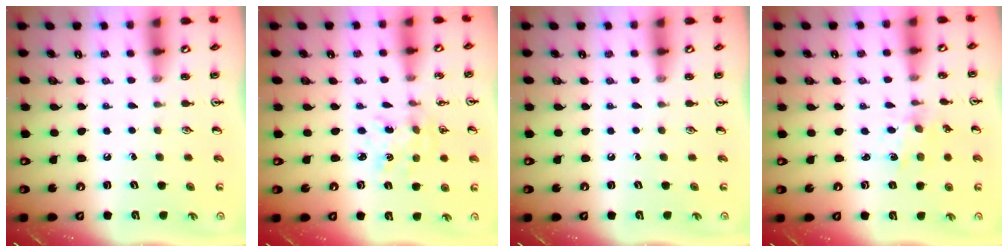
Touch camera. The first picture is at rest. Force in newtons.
{"total": 2.1, "press": 2.1, "slide": 0.2}
{"total": 0.0}
{"total": 1.6, "press": 1.5, "slide": 0.1}